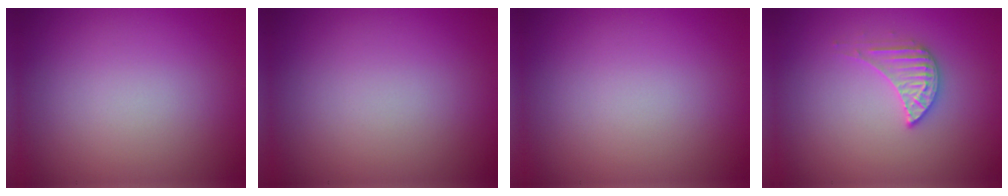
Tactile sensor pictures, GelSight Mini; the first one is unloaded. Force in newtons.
{"total": 0.0}
{"total": 0.0}
{"total": 2.6, "press": 2.6, "slide": 0.2}